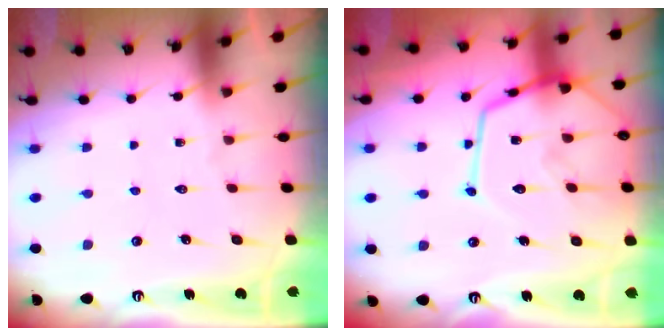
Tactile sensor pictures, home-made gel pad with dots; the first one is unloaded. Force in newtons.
{"total": 18.4, "press": 18.3, "slide": 1.7}